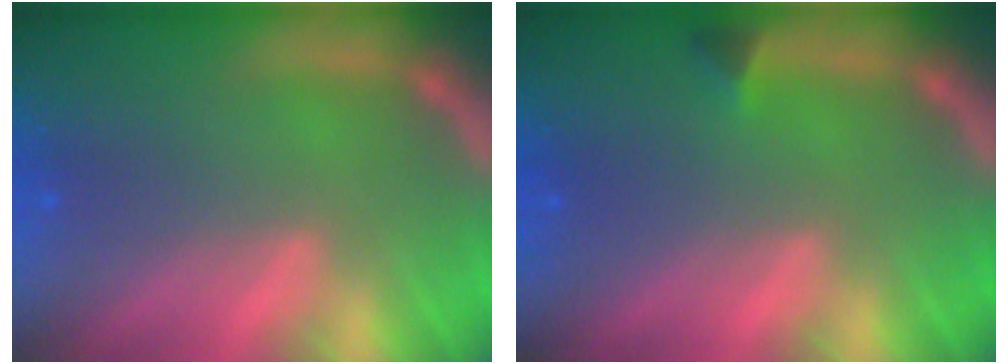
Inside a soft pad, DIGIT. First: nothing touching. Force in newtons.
{"total": 0.9}